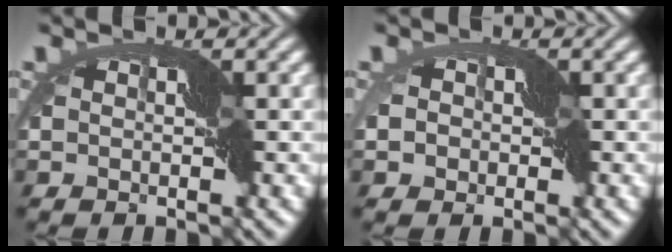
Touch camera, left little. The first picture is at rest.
{"total": 2.5, "force": [-1.1, 2.1, 0.6], "torque": [0.000, -0.002, -0.033]}